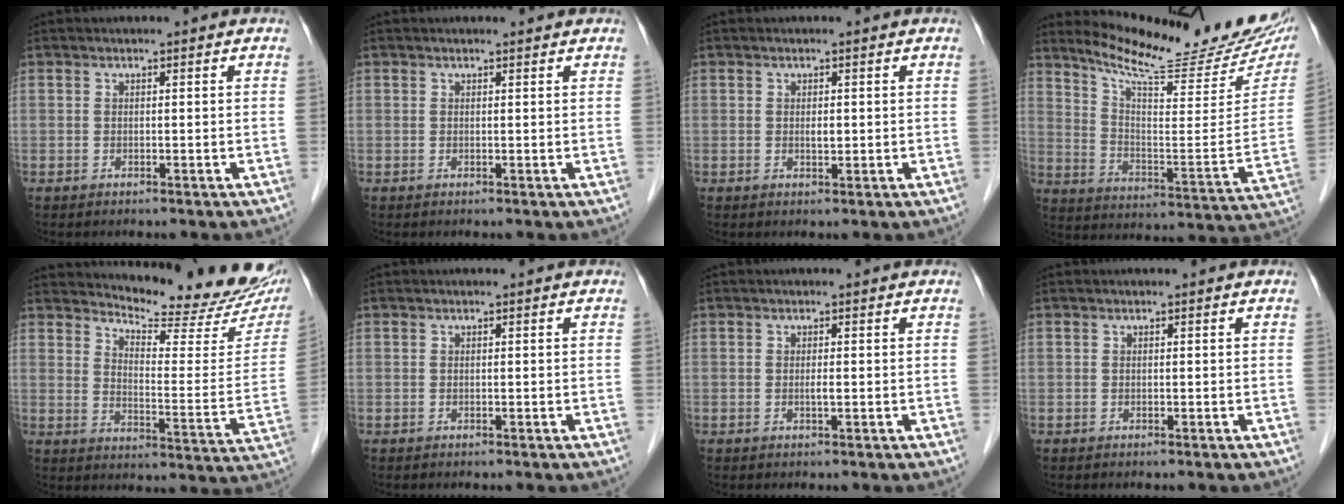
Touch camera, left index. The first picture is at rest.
{"total": 1.1, "force": [1.1, 0.2, 0.1], "torque": [-0.010, 0.001, 0.012]}
{"total": 0.9, "force": [0.0, 0.4, 0.8], "torque": [-0.012, -0.005, 0.000]}
{"total": 21.1, "force": [19.0, 2.2, 9.1], "torque": [-0.140, -0.075, 0.263]}
{"total": 18.9, "force": [17.5, 3.0, 6.5], "torque": [-0.088, -0.081, 0.211]}
{"total": 0.0}
{"total": 0.7, "force": [-0.2, 0.0, 0.7], "torque": [-0.014, -0.004, -0.004]}
{"total": 0.0}